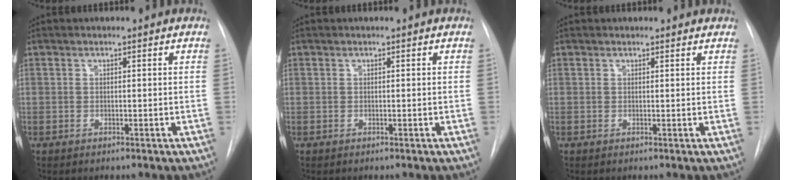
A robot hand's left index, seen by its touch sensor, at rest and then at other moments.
{"total": 0.0}
{"total": 1.5, "force": [1.4, 0.5, 0.1], "torque": [-0.005, 0.002, 0.011]}